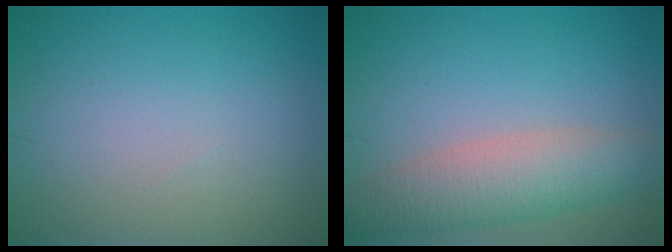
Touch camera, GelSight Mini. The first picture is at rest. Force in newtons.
{"total": 5.4, "press": 5.4, "slide": 0.1}